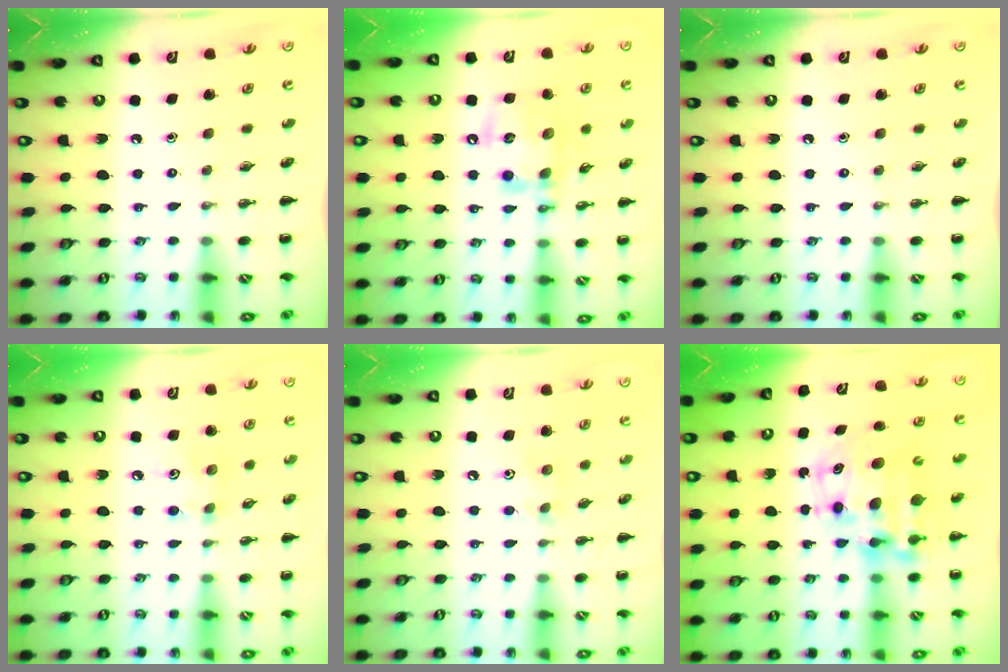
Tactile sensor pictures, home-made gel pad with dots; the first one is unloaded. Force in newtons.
{"total": 13.5, "press": 13.3, "slide": 2.1}
{"total": 0.0}
{"total": 5.5, "press": 5.4, "slide": 0.9}
{"total": 6.4, "press": 6.2, "slide": 1.6}
{"total": 11.1, "press": 10.8, "slide": 2.7}